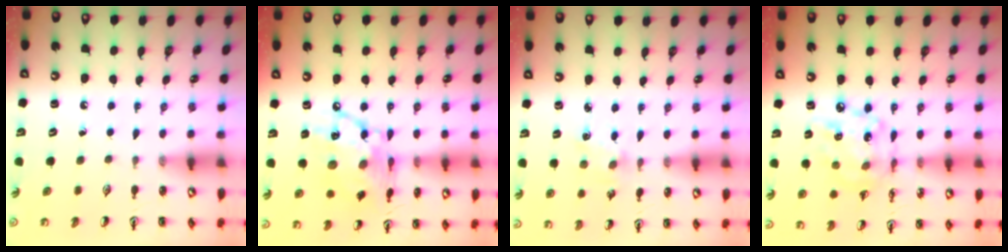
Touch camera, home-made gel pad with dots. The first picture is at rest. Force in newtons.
{"total": 16.5, "press": 16.5, "slide": 1.5}
{"total": 1.9, "press": 1.8, "slide": 0.3}
{"total": 12.7, "press": 12.7, "slide": 0.9}